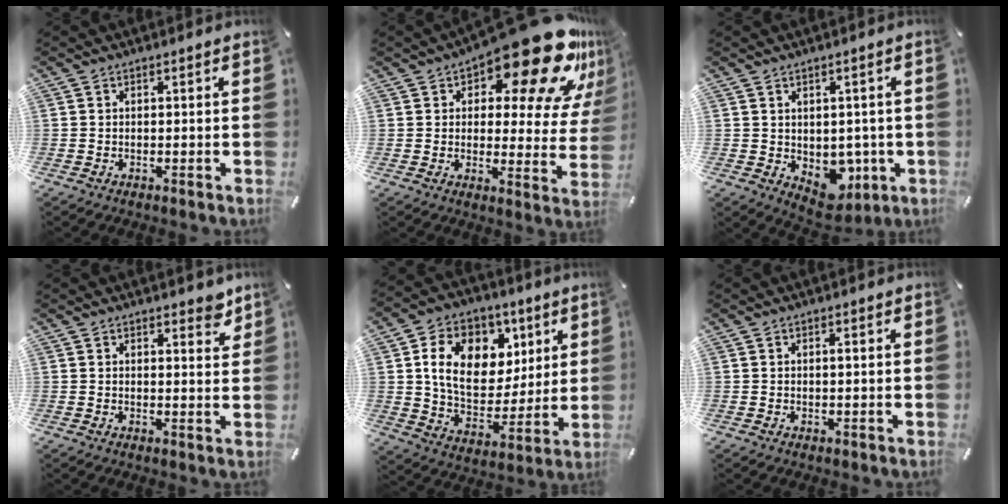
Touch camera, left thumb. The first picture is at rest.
{"total": 22.6, "force": [14.7, 8.3, 15.1], "torque": [-0.195, -0.106, 0.240]}
{"total": 5.9, "force": [-0.1, 5.2, 2.7], "torque": [-0.012, -0.010, 0.005]}
{"total": 3.5, "force": [2.9, 1.6, 1.1], "torque": [-0.003, -0.017, 0.047]}
{"total": 15.8, "force": [6.1, 11.8, 8.5], "torque": [-0.136, -0.015, 0.115]}
{"total": 0.9, "force": [0.3, 0.2, 0.8], "torque": [-0.014, 0.001, 0.003]}